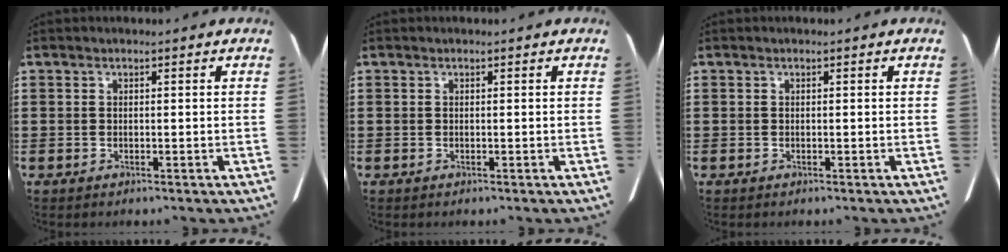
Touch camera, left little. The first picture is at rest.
{"total": 0.0}
{"total": 0.0}